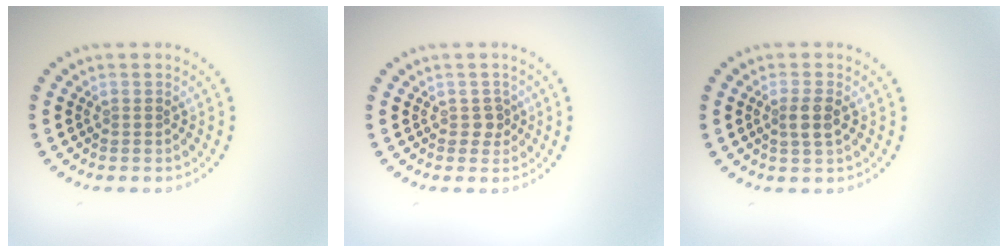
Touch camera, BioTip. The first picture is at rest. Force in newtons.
{"total": 1.2, "press": 1.1, "slide": 0.5}
{"total": 1.9, "press": 1.7, "slide": 0.9}